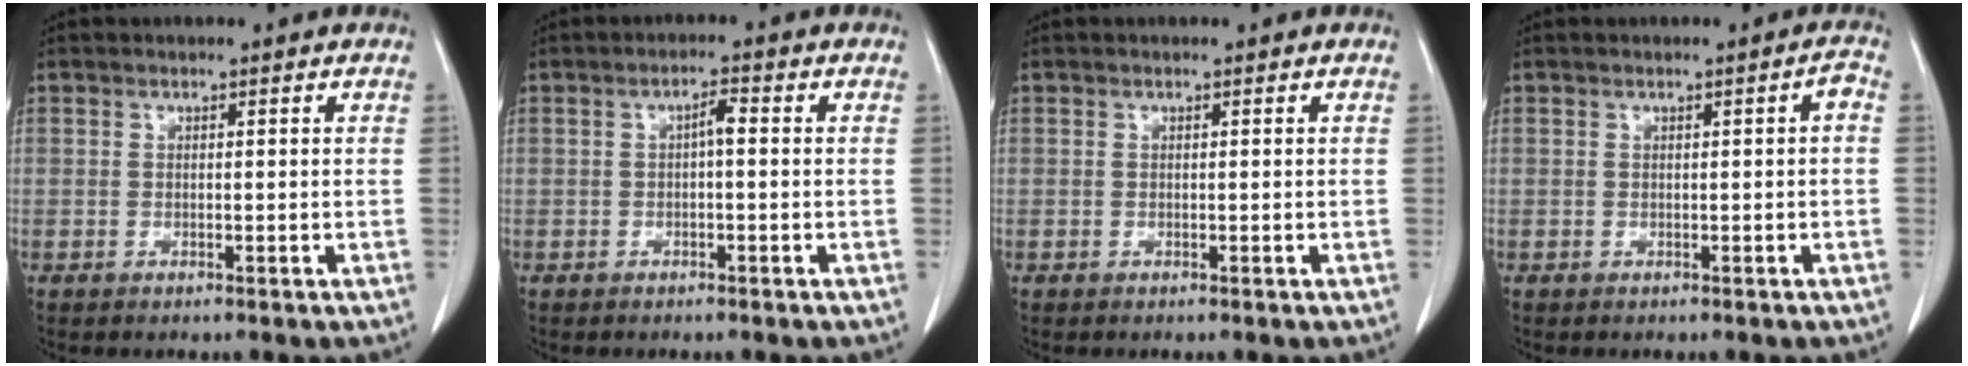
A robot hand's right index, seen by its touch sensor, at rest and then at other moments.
{"total": 2.0, "force": [0.0, 0.5, 2.0], "torque": [-0.032, 0.005, -0.001]}
{"total": 0.0}
{"total": 1.3, "force": [-0.1, 0.2, 1.3], "torque": [-0.015, 0.003, -0.001]}